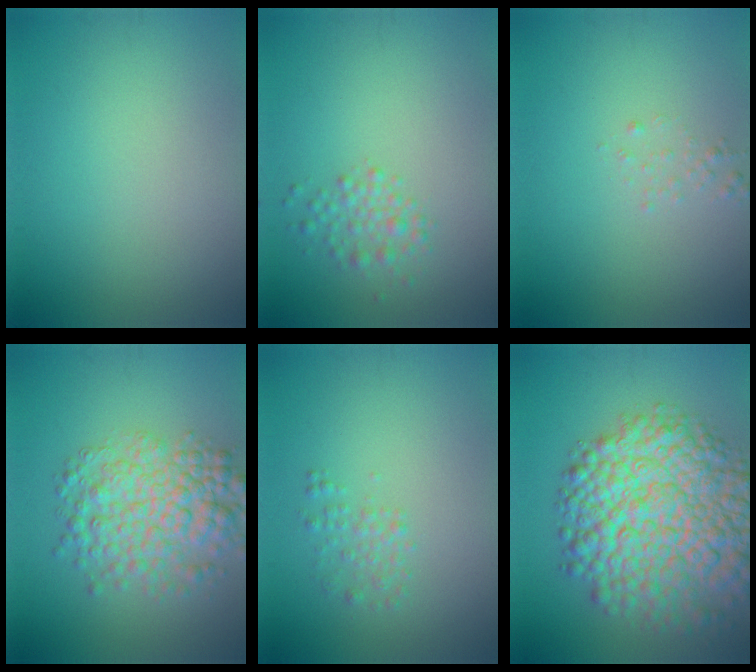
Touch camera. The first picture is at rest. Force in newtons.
{"total": 1.9, "press": 1.9, "slide": 0.1}
{"total": 0.8, "press": 0.8, "slide": 0.1}
{"total": 6.3, "press": 6.3, "slide": 0.1}
{"total": 1.5, "press": 1.5, "slide": 0.1}
{"total": 12.8, "press": 12.8, "slide": 0.4}